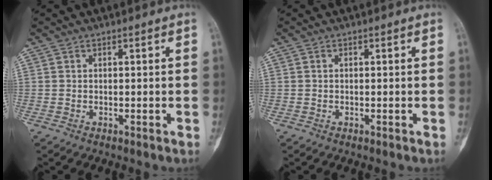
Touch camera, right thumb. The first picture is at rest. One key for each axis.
{"total": 0.0}